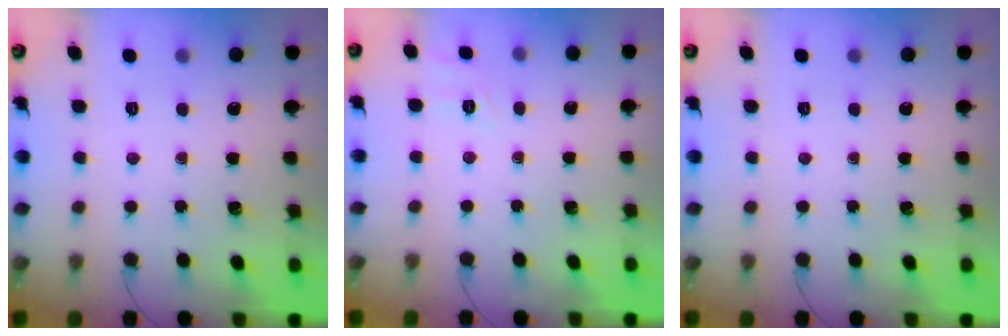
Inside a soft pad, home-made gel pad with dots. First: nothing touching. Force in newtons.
{"total": 2.5, "press": 1.4, "slide": 2.0}
{"total": 0.0}